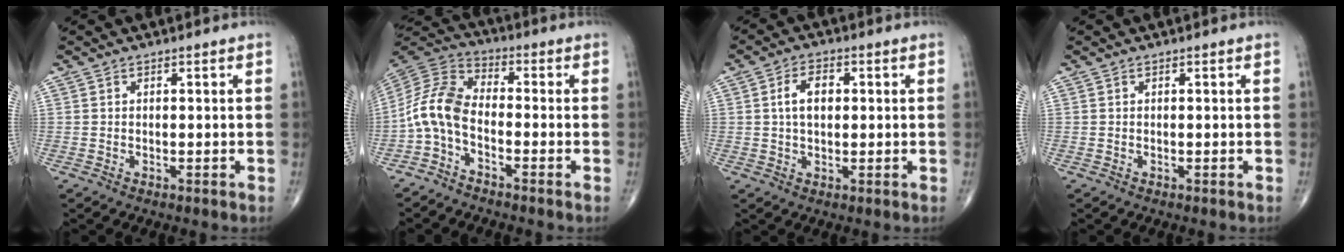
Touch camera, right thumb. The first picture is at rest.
{"total": 8.8, "force": [-3.2, 4.7, 6.8], "torque": [-0.139, 0.048, -0.082]}
{"total": 5.5, "force": [0.9, 3.3, 4.3], "torque": [-0.069, 0.009, 0.011]}
{"total": 0.0}